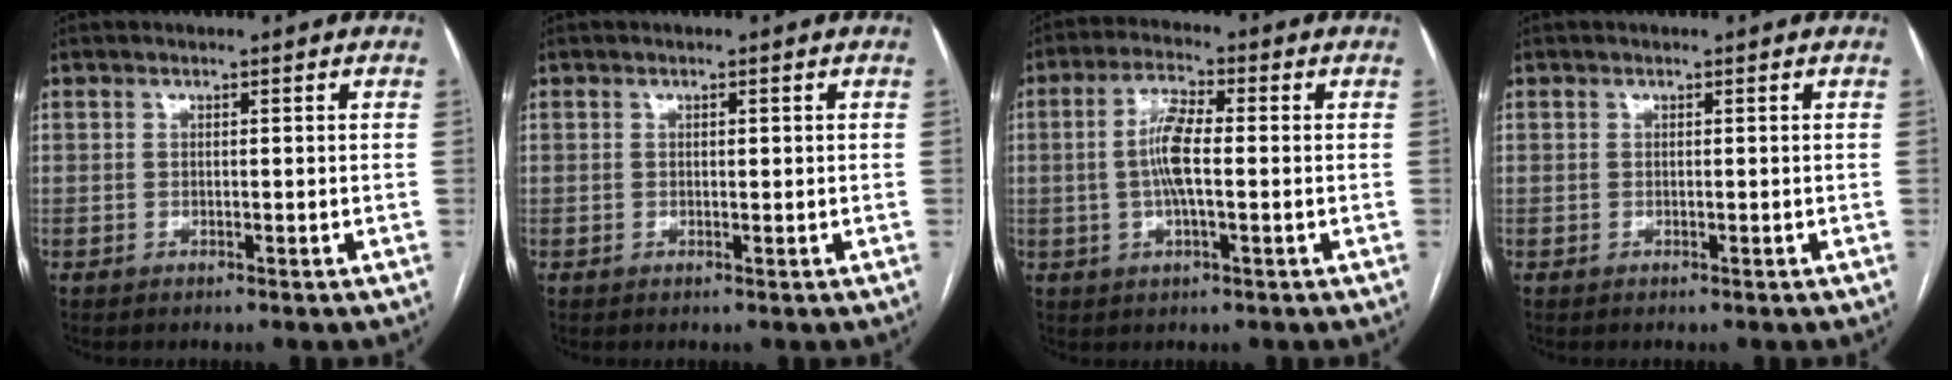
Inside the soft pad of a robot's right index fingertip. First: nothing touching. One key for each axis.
{"total": 0.6, "fx": 0.1, "fy": 0.2, "fz": 0.5, "tx": -0.009, "ty": 0.000, "tz": 0.001}
{"total": 6.8, "fx": 0.0, "fy": 1.6, "fz": 6.7, "tx": -0.135, "ty": 0.009, "tz": -0.002}
{"total": 0.0}